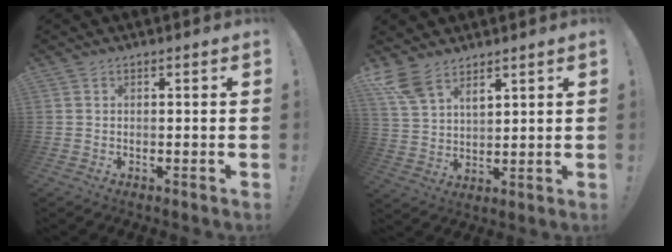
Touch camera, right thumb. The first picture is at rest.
{"total": 9.0, "force": [6.8, 4.7, 3.6], "torque": [-0.085, -0.034, 0.134]}